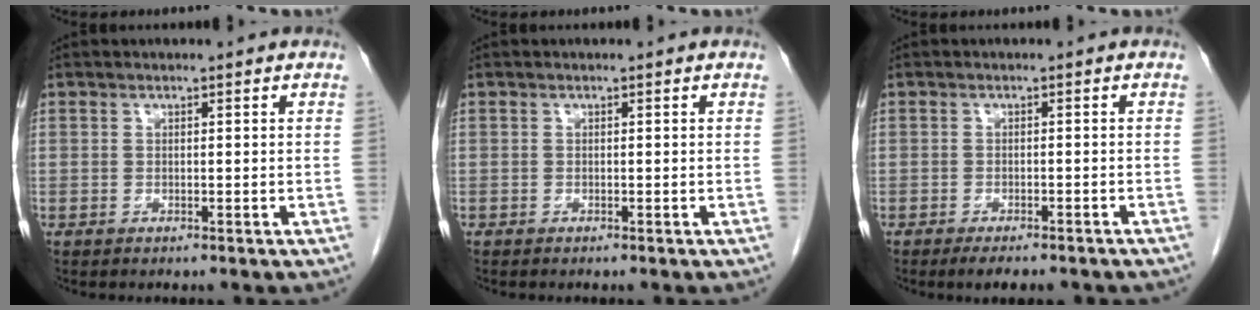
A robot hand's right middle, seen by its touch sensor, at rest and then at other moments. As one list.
[{"total": 0.0}, {"total": 6.4, "force": [-5.2, 1.5, 3.4], "torque": [-0.036, -0.007, -0.066]}]